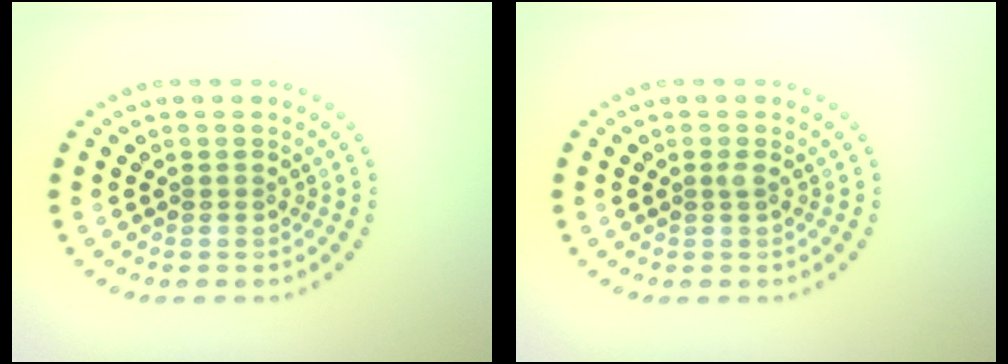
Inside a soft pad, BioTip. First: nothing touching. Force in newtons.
{"total": 0.6, "press": 0.5, "slide": 0.3}